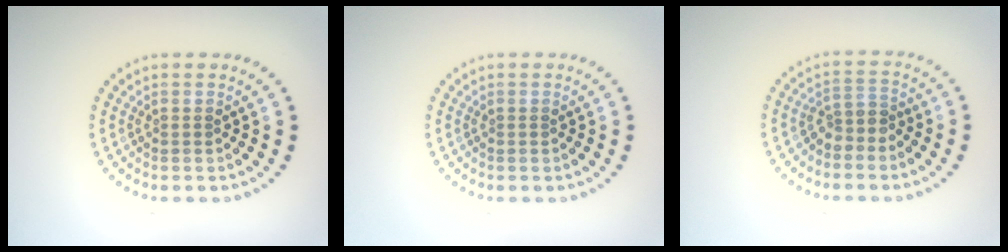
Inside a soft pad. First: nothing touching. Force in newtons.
{"total": 0.0}
{"total": 2.3, "press": 1.6, "slide": 1.5}